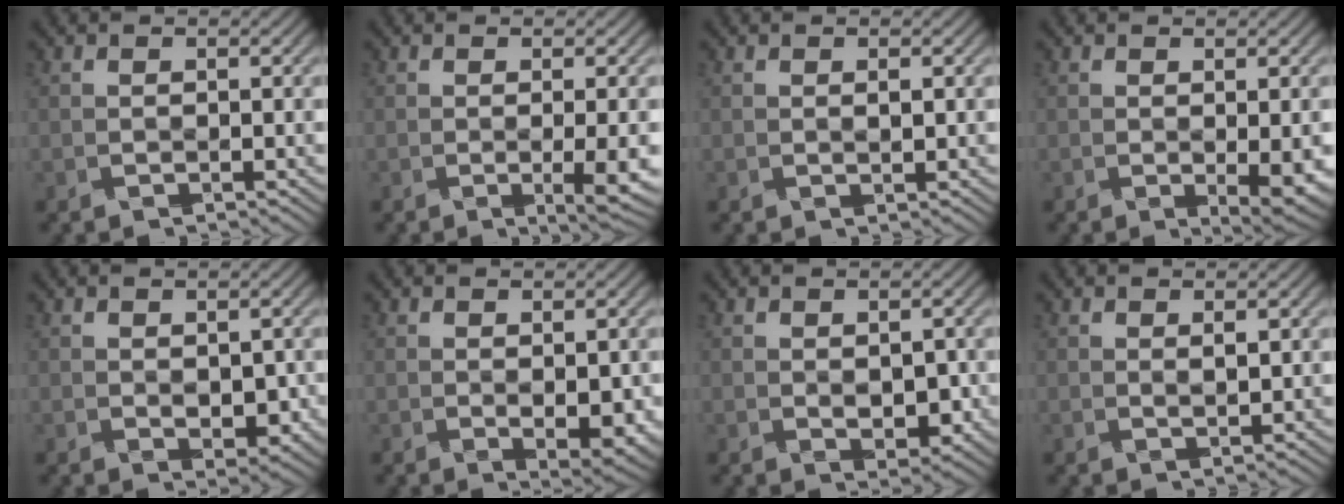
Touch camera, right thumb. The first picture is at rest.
{"total": 3.7, "force": [-0.5, 0.6, 3.6], "torque": [-0.063, -0.004, -0.006]}
{"total": 0.8, "force": [0.2, 0.2, 0.7], "torque": [-0.011, -0.002, 0.004]}
{"total": 3.4, "force": [-0.4, 0.9, 3.3], "torque": [-0.055, -0.011, -0.001]}
{"total": 2.9, "force": [-0.3, 1.8, 2.3], "torque": [-0.037, -0.011, 0.004]}
{"total": 3.7, "force": [-0.5, 1.7, 3.2], "torque": [-0.054, -0.014, 0.002]}
{"total": 3.2, "force": [-0.3, 1.9, 2.5], "torque": [-0.042, -0.011, 0.003]}
{"total": 1.1, "force": [0.6, 0.3, 0.8], "torque": [-0.019, -0.004, 0.012]}